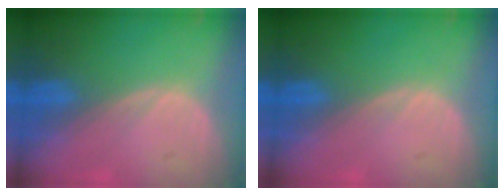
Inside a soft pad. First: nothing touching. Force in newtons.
{"total": 0.0}